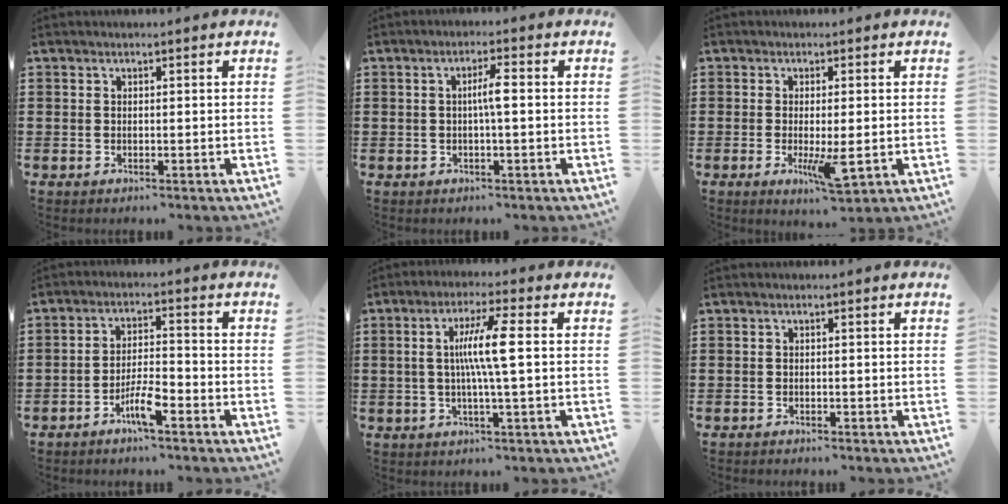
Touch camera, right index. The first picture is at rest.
{"total": 3.2, "force": [0.0, 0.3, 3.2], "torque": [-0.060, 0.000, -0.004]}
{"total": 5.8, "force": [-1.4, 1.4, 5.5], "torque": [-0.116, -0.021, -0.024]}
{"total": 4.9, "force": [-3.0, 0.8, 3.8], "torque": [-0.077, -0.001, -0.057]}
{"total": 7.2, "force": [0.4, 0.1, 7.2], "torque": [-0.133, -0.002, 0.001]}
{"total": 0.7, "force": [-0.7, 0.1, 0.0], "torque": [-0.002, 0.000, -0.015]}